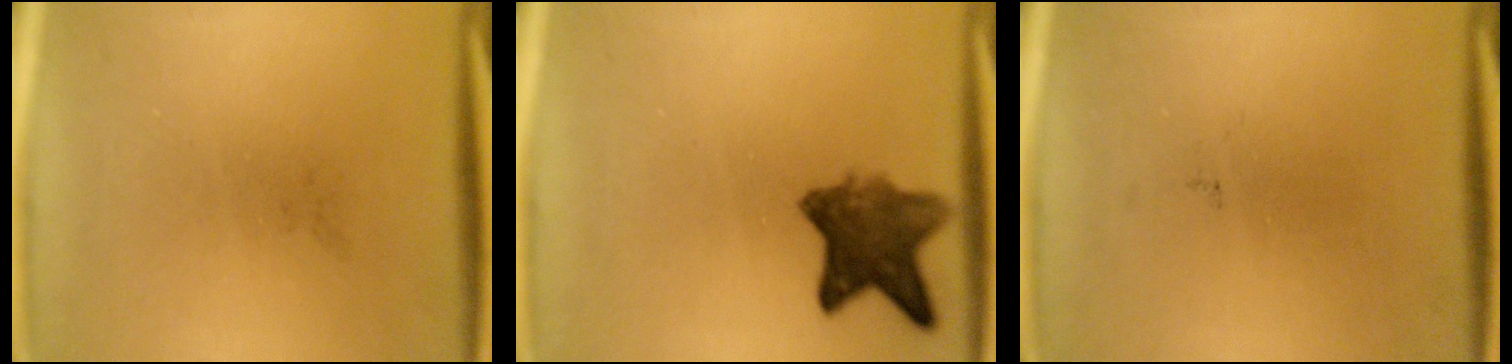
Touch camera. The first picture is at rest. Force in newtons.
{"total": 7.5}
{"total": 0.0}